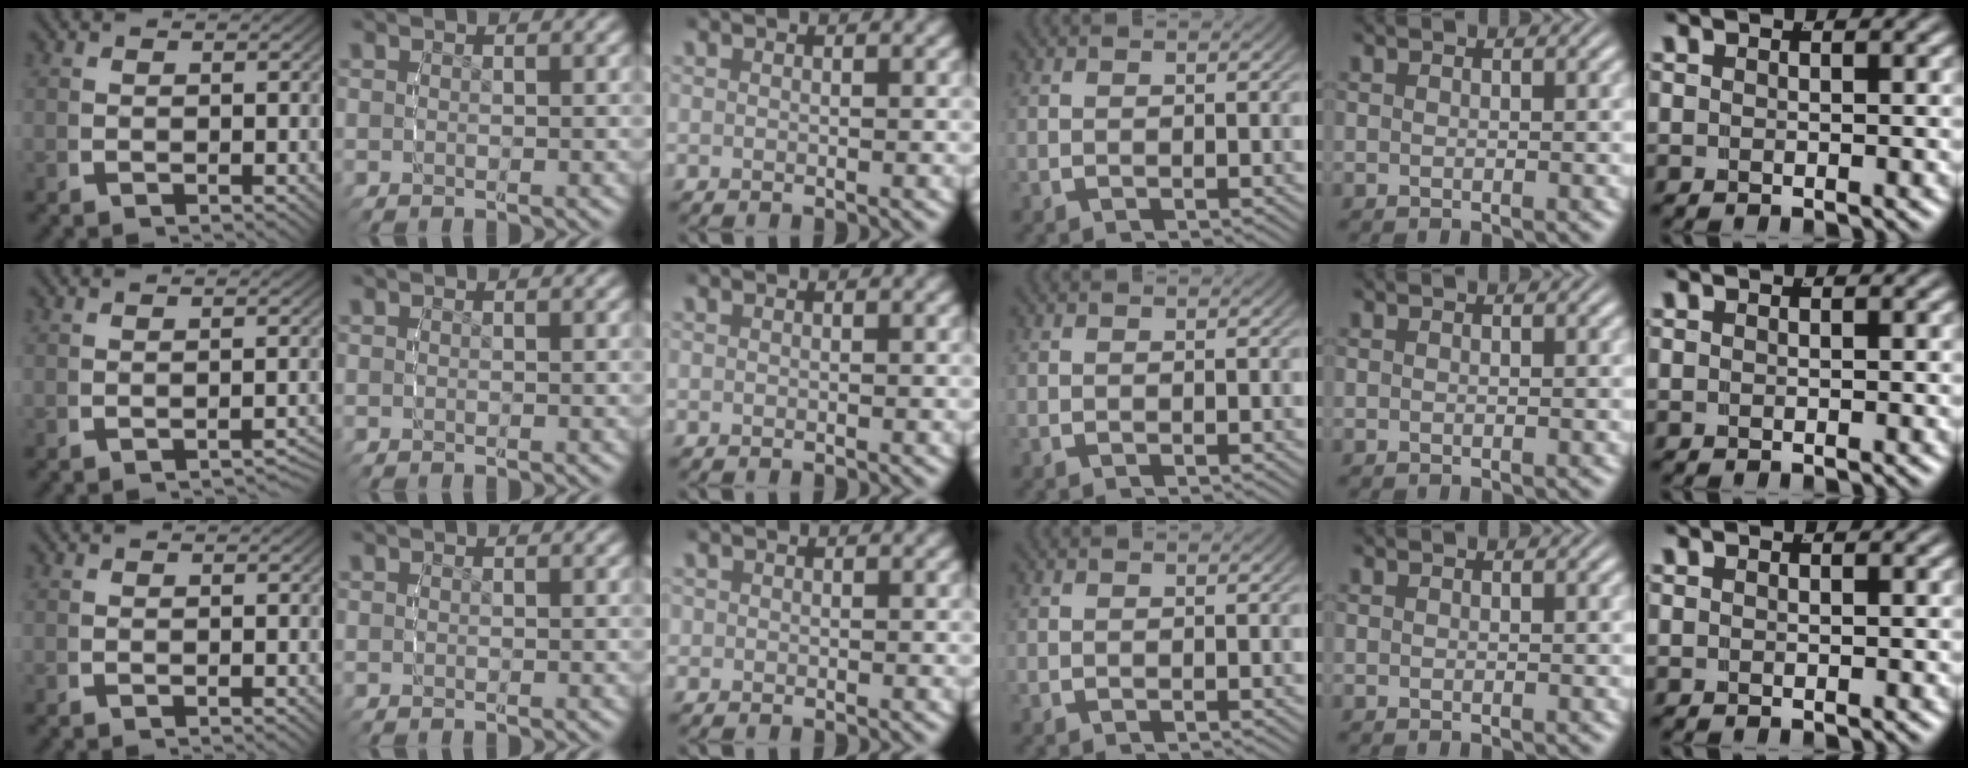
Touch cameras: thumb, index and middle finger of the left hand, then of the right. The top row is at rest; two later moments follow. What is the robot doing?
{"motion": "lift_and_place", "object": "condiment"}